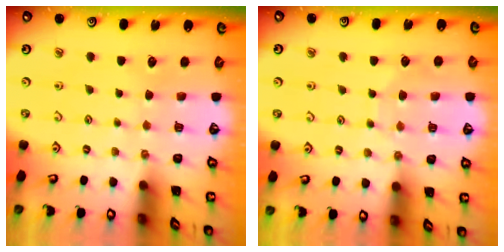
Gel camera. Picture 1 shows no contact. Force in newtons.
{"total": 6.3, "press": 6.3, "slide": 0.5}